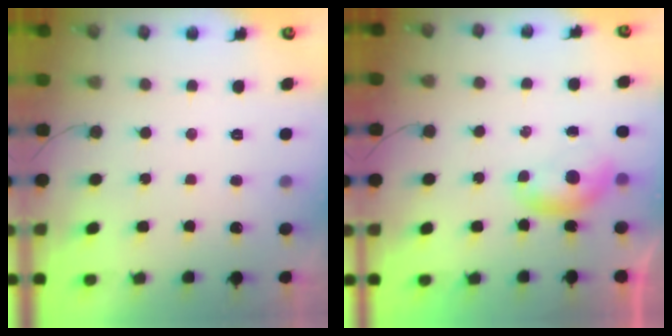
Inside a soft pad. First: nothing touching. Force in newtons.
{"total": 5.2, "press": 5.2, "slide": 0.7}